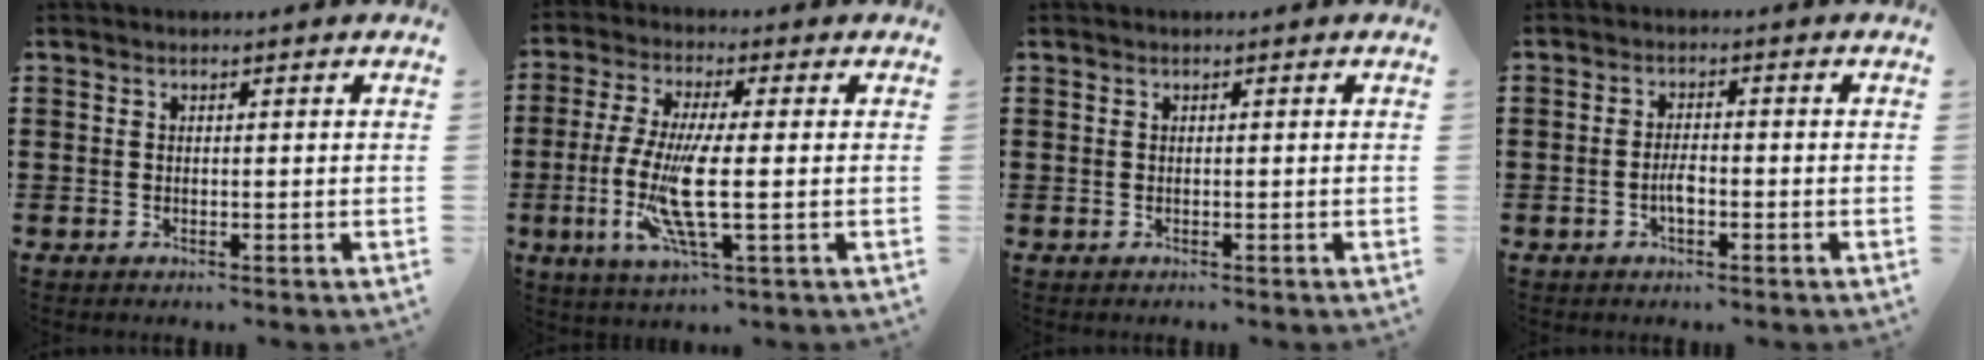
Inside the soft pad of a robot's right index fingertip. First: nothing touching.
{"total": 10.2, "force": [-1.6, 1.7, 9.9], "torque": [-0.215, -0.026, -0.034]}
{"total": 0.0}
{"total": 2.8, "force": [-1.0, 1.1, 2.3], "torque": [-0.052, 0.002, -0.021]}